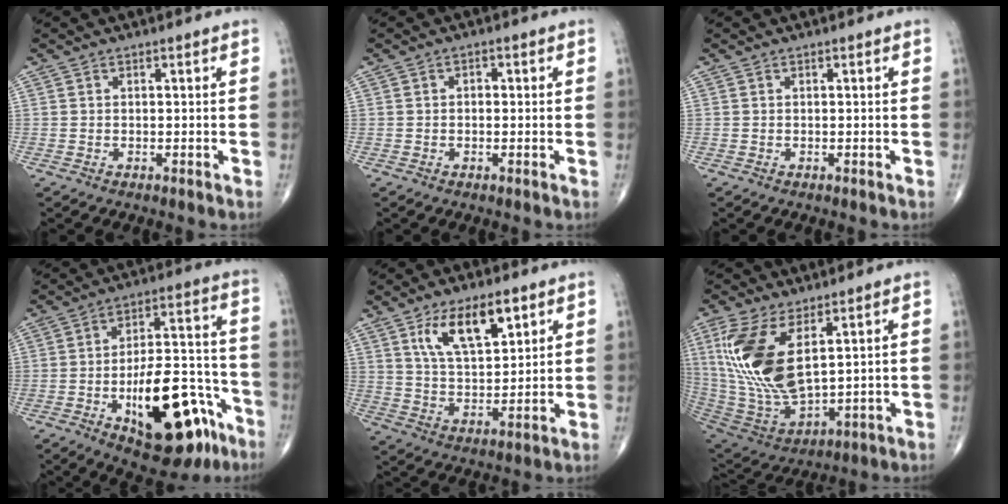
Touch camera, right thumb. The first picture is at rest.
{"total": 0.9, "force": [0.1, 0.6, 0.6], "torque": [-0.007, 0.006, -0.002]}
{"total": 0.0}
{"total": 22.2, "force": [-9.6, 9.7, 17.5], "torque": [-0.230, 0.060, -0.127]}
{"total": 12.0, "force": [5.9, 5.2, 9.0], "torque": [-0.141, -0.025, 0.116]}
{"total": 17.6, "force": [5.8, 7.8, 14.7], "torque": [-0.311, -0.028, 0.128]}